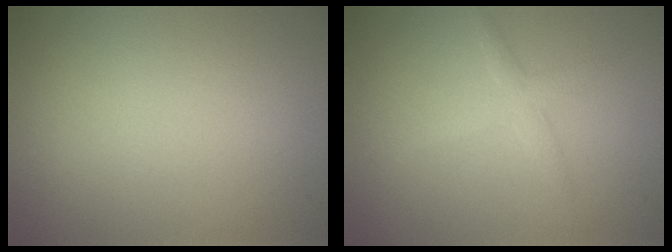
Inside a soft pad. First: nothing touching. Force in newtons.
{"total": 1.6, "press": 1.6, "slide": 0.0}